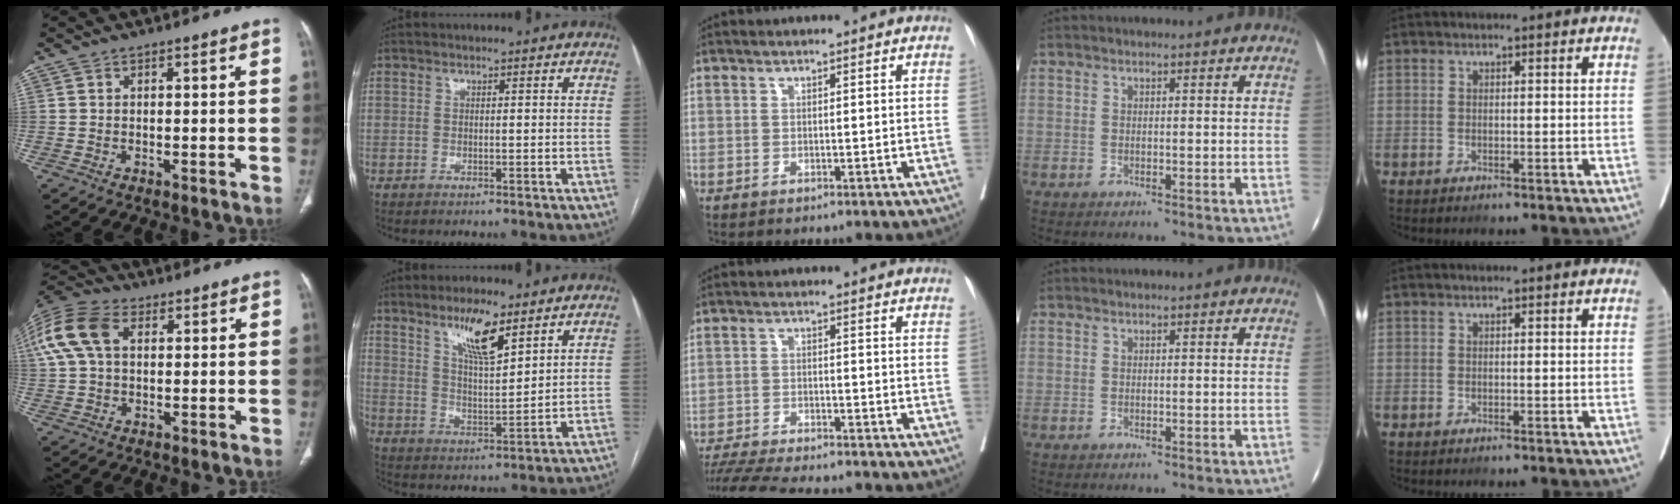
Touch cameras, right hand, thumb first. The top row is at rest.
{"thumb": {"total": 15.8, "force": [4.7, 10.5, 10.9], "torque": [-0.264, 0.038, 0.085]}, "index": {"total": 8.6, "force": [5.8, 1.6, 6.2], "torque": [-0.115, -0.006, 0.107]}, "middle": {"total": 13.7, "force": [-12.5, 1.3, 5.5], "torque": [-0.090, -0.018, -0.189]}}